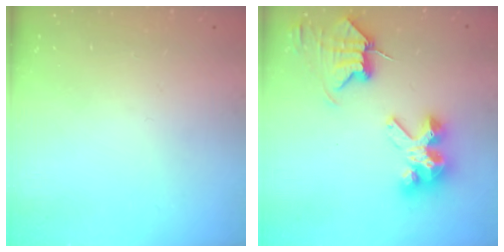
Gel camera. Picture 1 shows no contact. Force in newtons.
{"total": 9.9, "press": 9.9, "slide": 1.1}